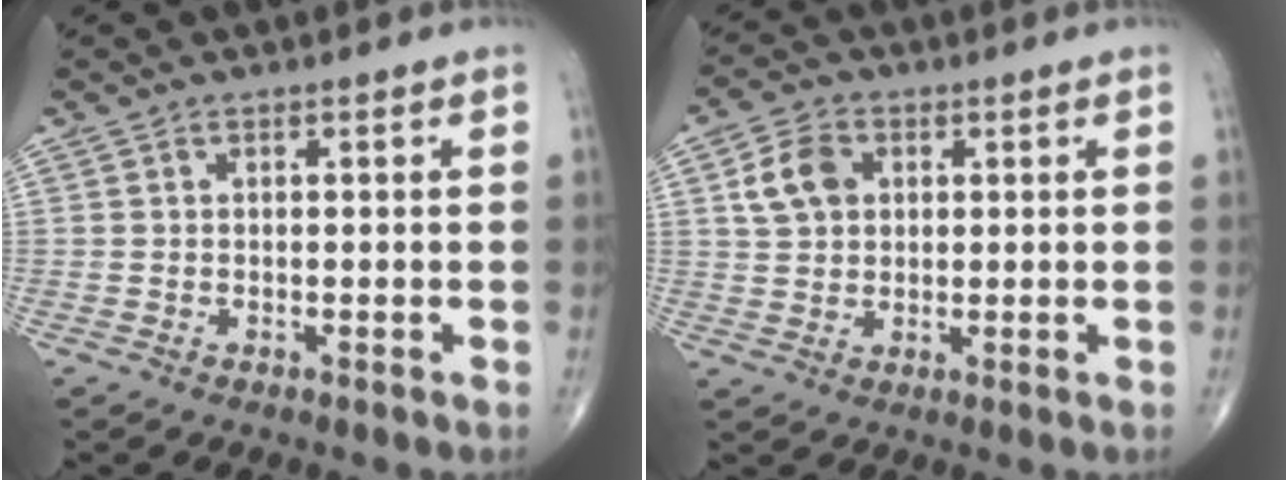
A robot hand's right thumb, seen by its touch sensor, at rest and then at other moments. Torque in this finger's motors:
{"motor_torque": [0.00, 0.06, 0.48, 0.38, 0.05]}